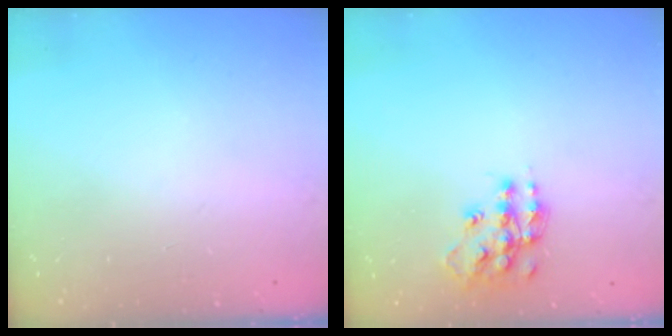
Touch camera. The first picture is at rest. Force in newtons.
{"total": 13.2, "press": 13.1, "slide": 0.9}